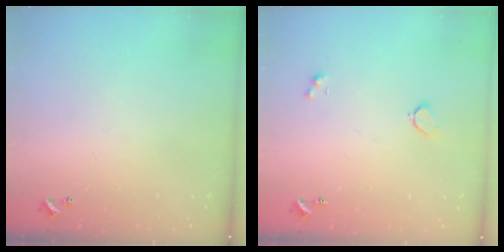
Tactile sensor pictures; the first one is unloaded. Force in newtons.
{"total": 2.1, "press": 2.0, "slide": 0.6}